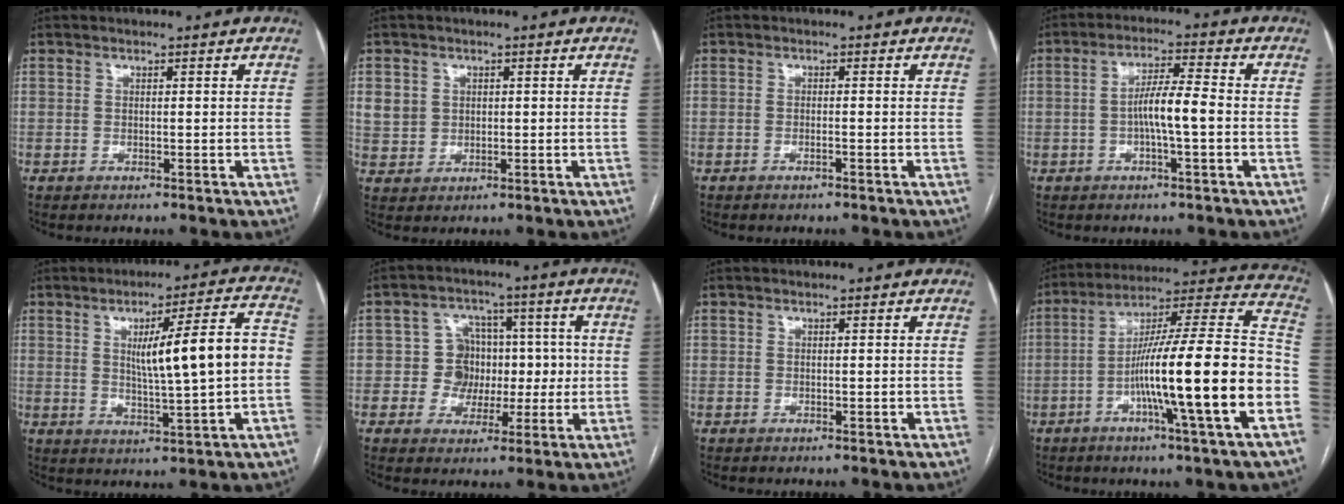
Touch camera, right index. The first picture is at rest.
{"total": 5.0, "force": [1.3, 4.6, 1.5], "torque": [-0.029, 0.010, 0.036]}
{"total": 0.8, "force": [-0.5, 0.1, 0.6], "torque": [-0.014, 0.000, -0.009]}
{"total": 6.0, "force": [-1.0, 0.4, 5.9], "torque": [-0.112, 0.009, -0.020]}
{"total": 12.5, "force": [0.7, 0.9, 12.4], "torque": [-0.183, 0.018, 0.016]}
{"total": 8.1, "force": [-0.1, 7.6, 2.8], "torque": [-0.025, 0.042, 0.002]}
{"total": 0.0}
{"total": 23.1, "force": [-6.7, -0.4, 22.0], "torque": [-0.303, 0.003, -0.120]}